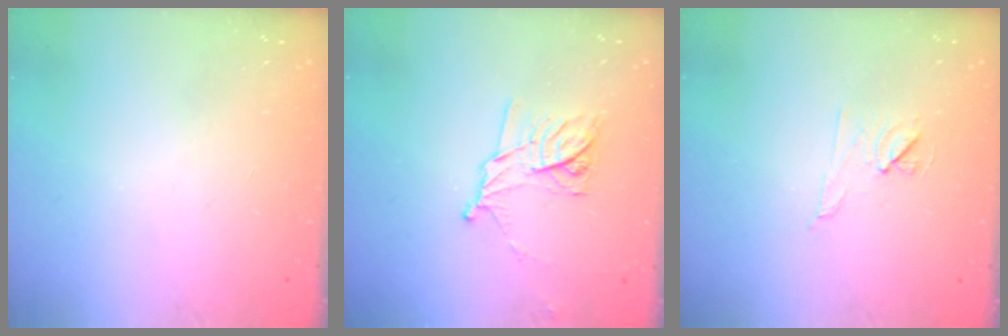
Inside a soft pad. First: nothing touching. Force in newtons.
{"total": 11.3, "press": 11.3, "slide": 0.7}
{"total": 6.7, "press": 6.5, "slide": 1.7}